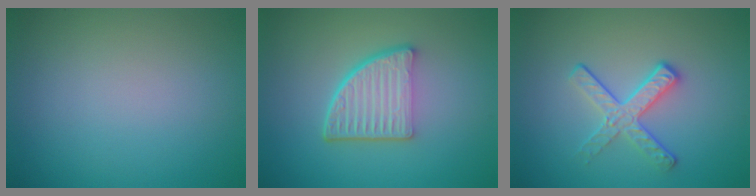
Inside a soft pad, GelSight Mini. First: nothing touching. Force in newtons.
{"total": 5.4, "press": 3.9, "slide": 3.8}
{"total": 3.0, "press": 2.6, "slide": 1.6}